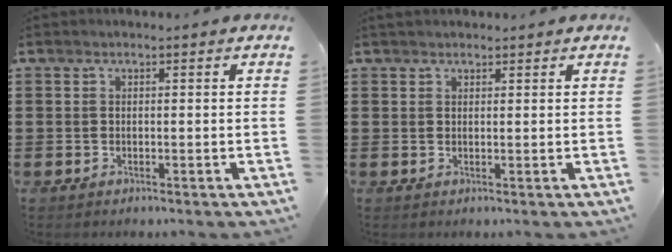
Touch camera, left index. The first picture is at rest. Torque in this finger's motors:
{"motor_torque": [0.26, 0.31, 0.04, -0.01]}